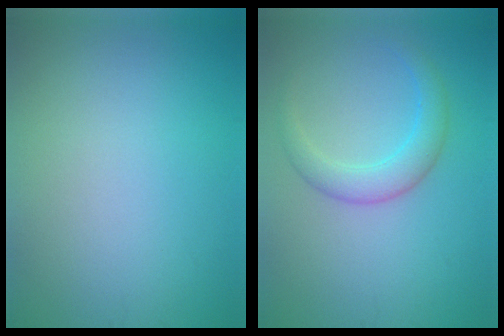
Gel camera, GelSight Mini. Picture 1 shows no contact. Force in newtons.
{"total": 3.0, "press": 3.0, "slide": 0.1}